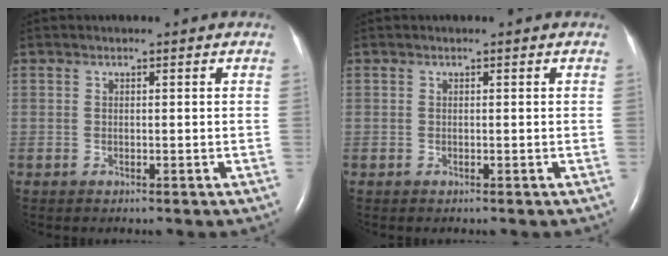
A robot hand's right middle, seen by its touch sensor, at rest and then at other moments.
{"total": 0.0}